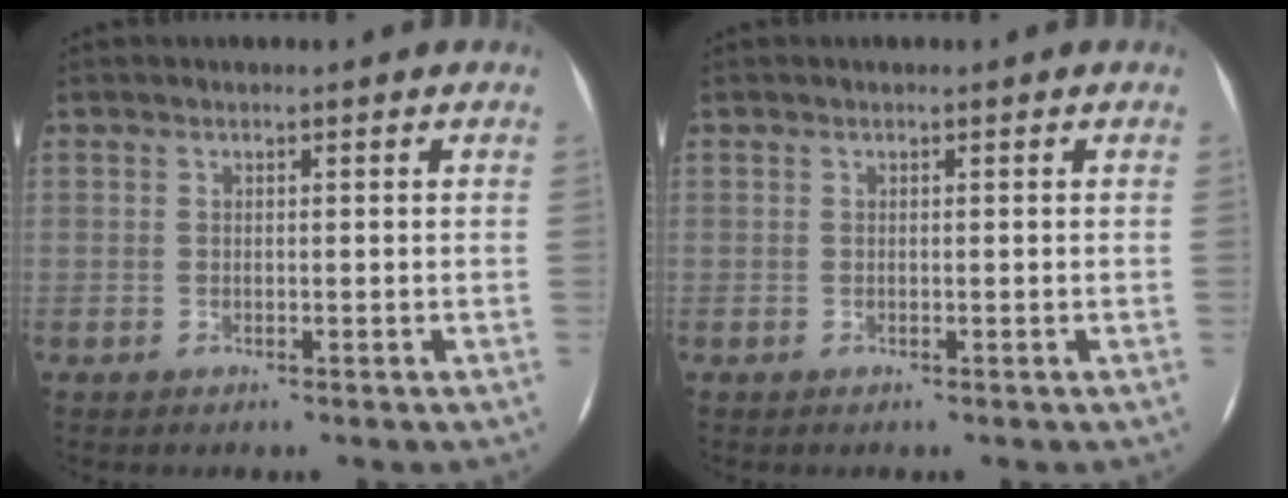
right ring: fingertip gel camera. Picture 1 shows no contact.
{"total": 0.0}